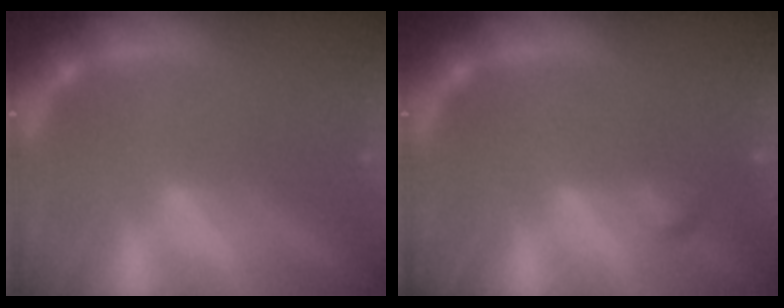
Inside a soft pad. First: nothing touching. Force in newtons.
{"total": 0.9}